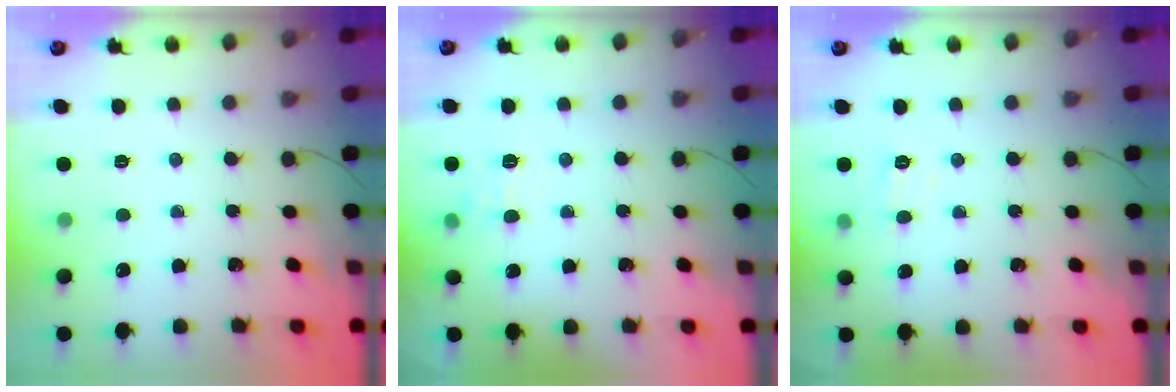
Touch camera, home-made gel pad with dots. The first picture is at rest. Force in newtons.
{"total": 5.5, "press": 5.2, "slide": 1.9}
{"total": 3.9, "press": 3.7, "slide": 1.3}